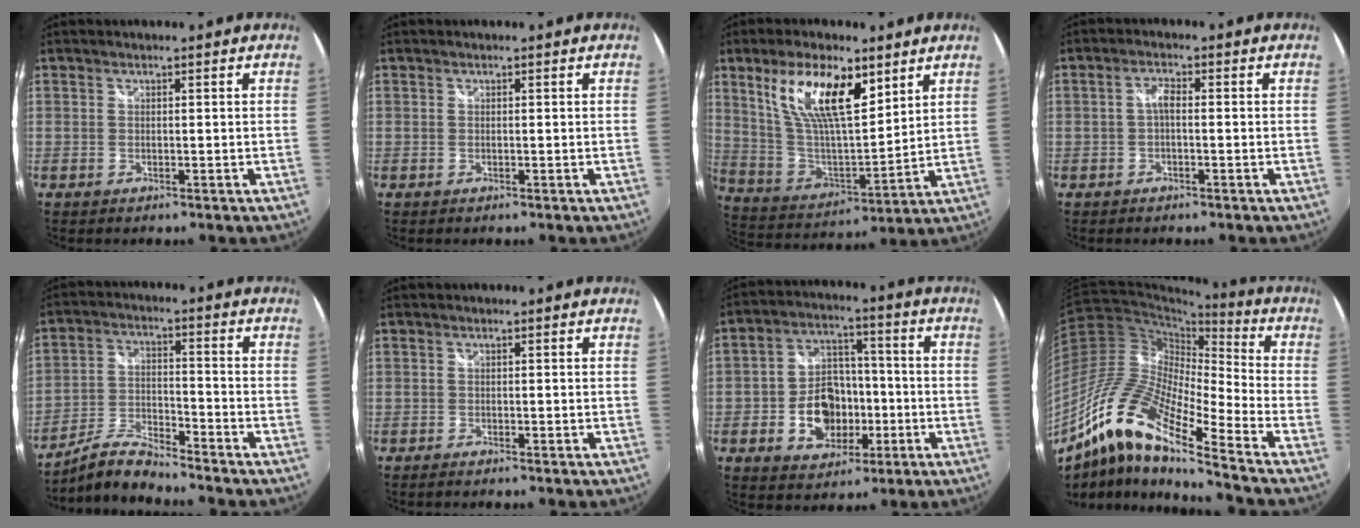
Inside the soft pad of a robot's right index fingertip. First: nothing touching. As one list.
[{"total": 0.0}, {"total": 16.9, "force": [8.9, 6.3, 12.9], "torque": [-0.243, 0.006, 0.176]}, {"total": 2.1, "force": [-0.5, 0.8, 1.9], "torque": [-0.039, 0.007, -0.011]}, {"total": 7.6, "force": [-7.3, 0.2, 2.2], "torque": [-0.052, 0.013, -0.147]}, {"total": 1.1, "force": [-1.0, 0.1, 0.5], "torque": [-0.012, -0.006, -0.019]}, {"total": 12.1, "force": [-3.7, 9.0, 7.1], "torque": [-0.151, 0.022, -0.051]}, {"total": 16.4, "force": [-10.6, 2.5, 12.3], "torque": [-0.229, -0.001, -0.226]}]